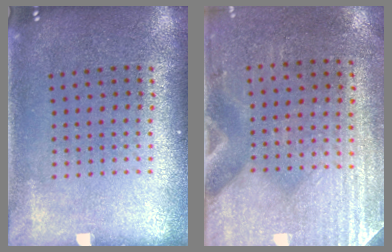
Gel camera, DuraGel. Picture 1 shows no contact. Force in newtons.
{"total": 2.9, "press": 2.5, "slide": 1.5}